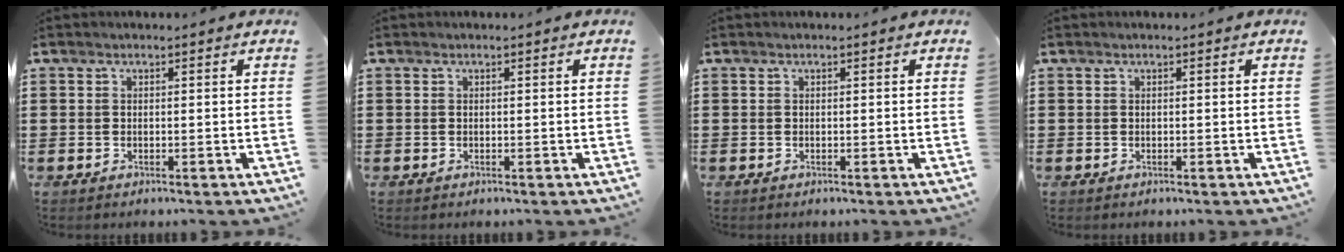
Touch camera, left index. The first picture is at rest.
{"total": 0.0}
{"total": 0.0}
{"total": 0.0}